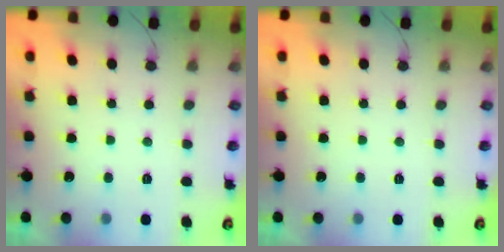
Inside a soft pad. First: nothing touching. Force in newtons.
{"total": 0.0}